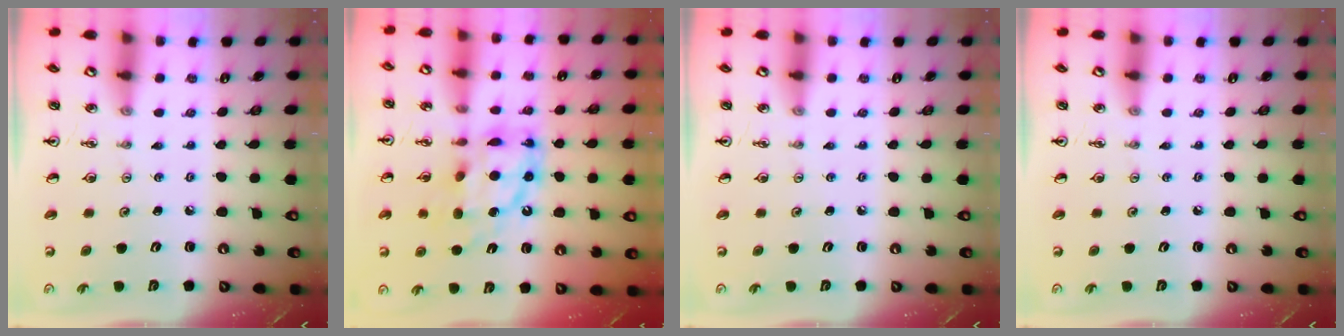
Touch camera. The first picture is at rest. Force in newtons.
{"total": 14.1, "press": 14.1, "slide": 1.2}
{"total": 0.0}
{"total": 0.0}